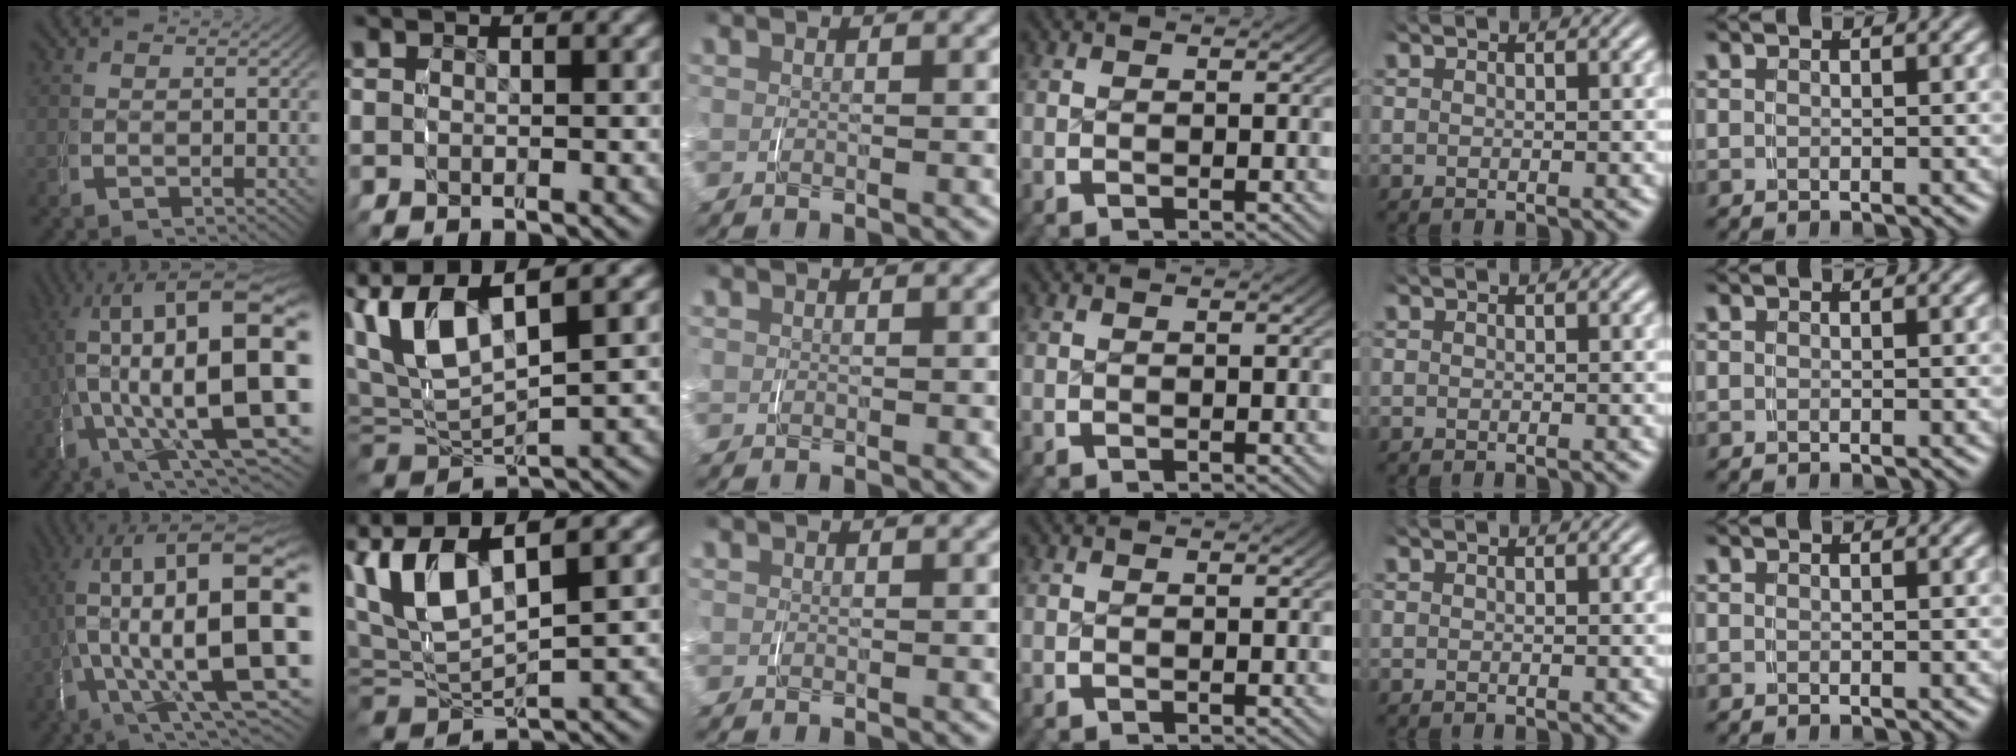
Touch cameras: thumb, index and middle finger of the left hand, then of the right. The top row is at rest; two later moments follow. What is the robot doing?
{"motion": "grasp_and_lifting", "object": "shoes"}